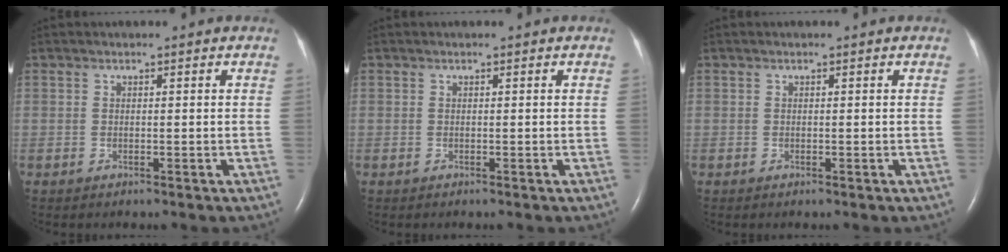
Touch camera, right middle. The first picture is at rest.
{"total": 0.0}
{"total": 0.0}